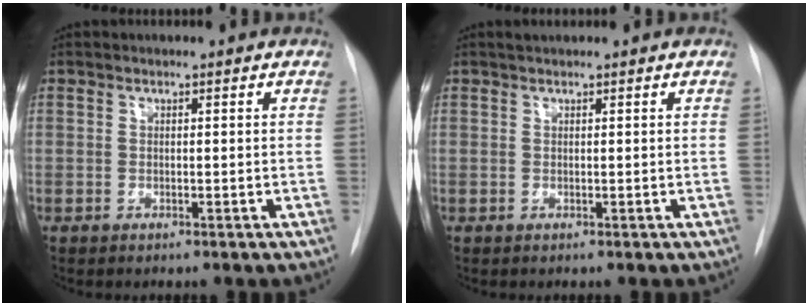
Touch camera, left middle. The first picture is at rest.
{"total": 0.7, "force": [0.6, 0.0, 0.3], "torque": [-0.008, 0.009, 0.014]}